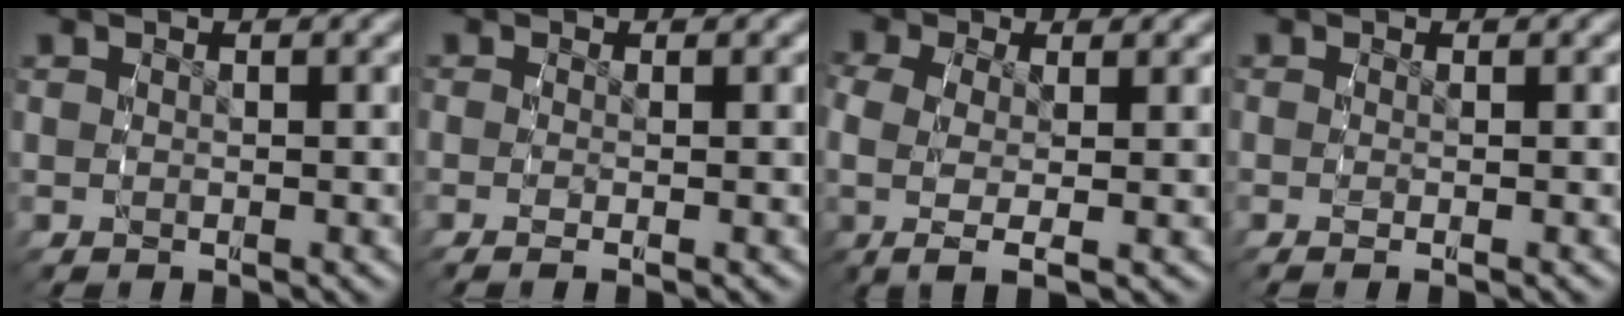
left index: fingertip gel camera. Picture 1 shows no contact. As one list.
[{"total": 1.3, "force": [-0.7, -0.1, 1.0], "torque": [-0.025, -0.006, -0.010]}, {"total": 4.9, "force": [-0.5, 2.5, 4.2], "torque": [-0.103, -0.022, 0.004]}, {"total": 0.9, "force": [-0.6, -0.2, 0.7], "torque": [-0.014, -0.003, -0.008]}]